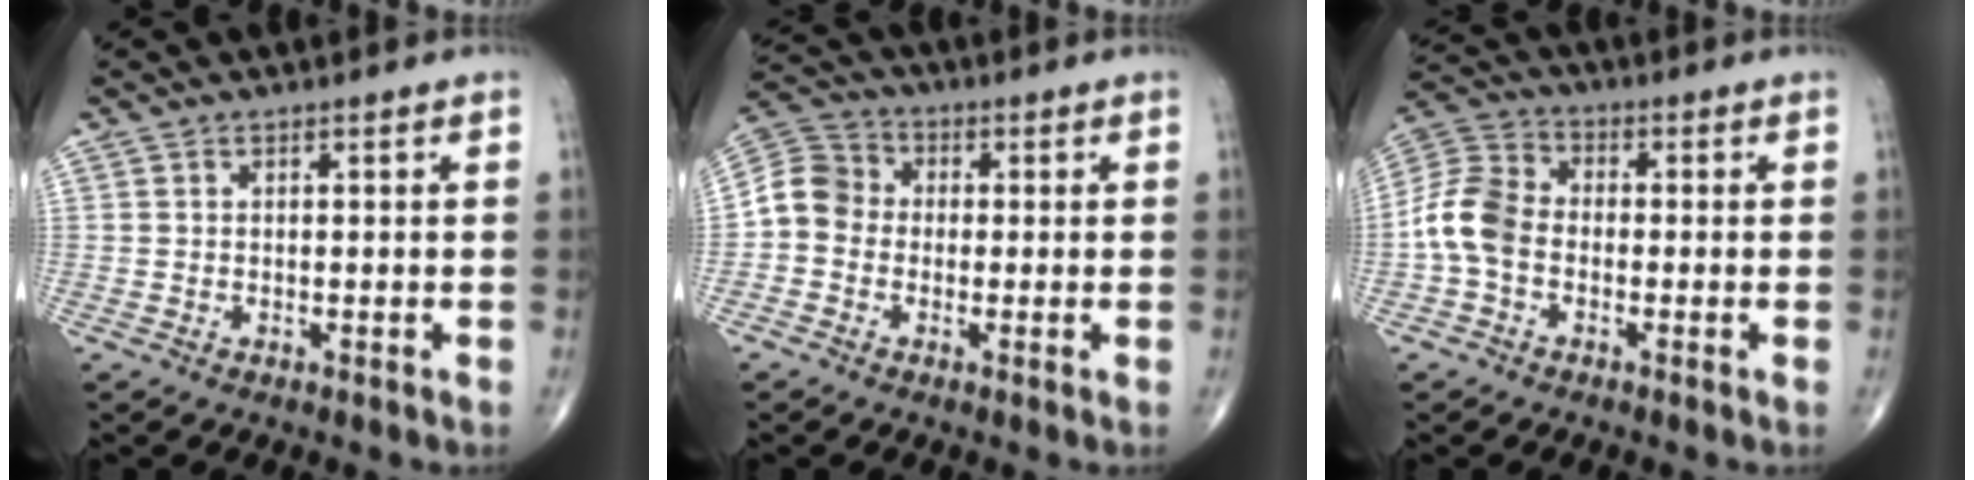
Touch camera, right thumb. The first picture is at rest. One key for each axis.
{"total": 7.4, "fx": -1.0, "fy": 6.5, "fz": 3.3, "tx": -0.047, "ty": 0.028, "tz": -0.035}
{"total": 8.8, "fx": -1.9, "fy": 6.4, "fz": 5.8, "tx": -0.114, "ty": 0.027, "tz": -0.053}